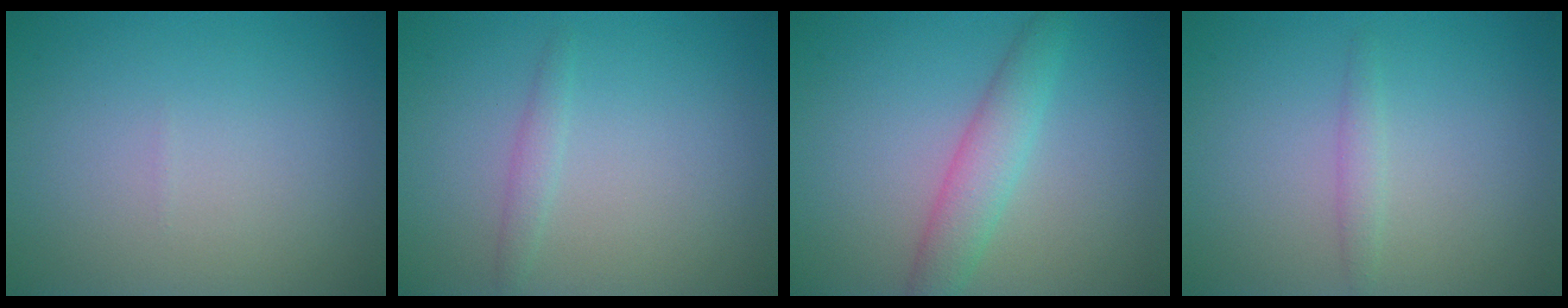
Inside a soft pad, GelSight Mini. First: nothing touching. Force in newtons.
{"total": 1.2, "press": 1.2, "slide": 0.1}
{"total": 3.3, "press": 3.3, "slide": 0.1}
{"total": 1.1, "press": 1.1, "slide": 0.0}